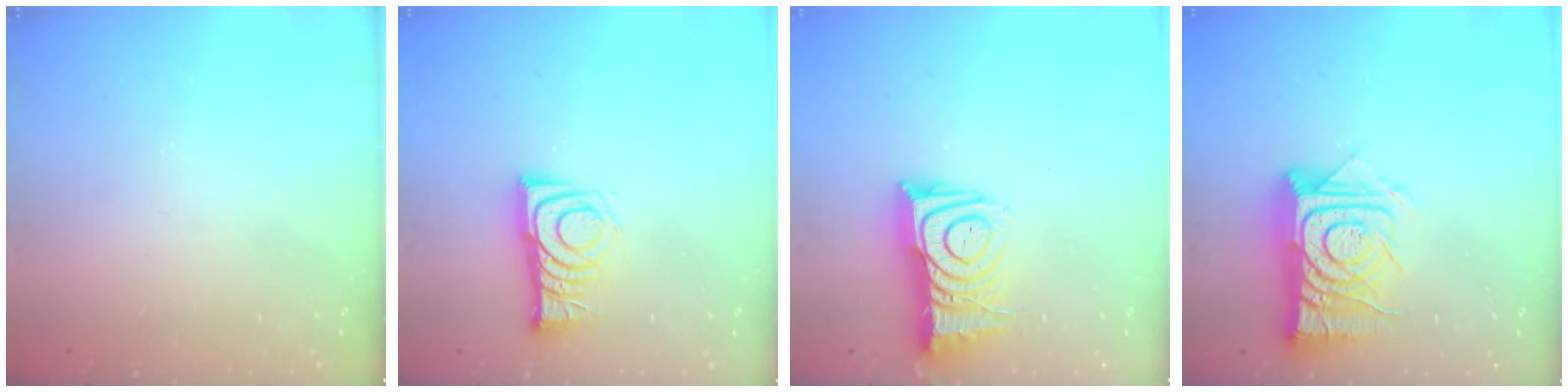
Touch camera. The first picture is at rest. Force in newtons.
{"total": 8.2, "press": 8.2, "slide": 0.9}
{"total": 12.6, "press": 12.5, "slide": 1.0}
{"total": 15.5, "press": 15.4, "slide": 1.2}